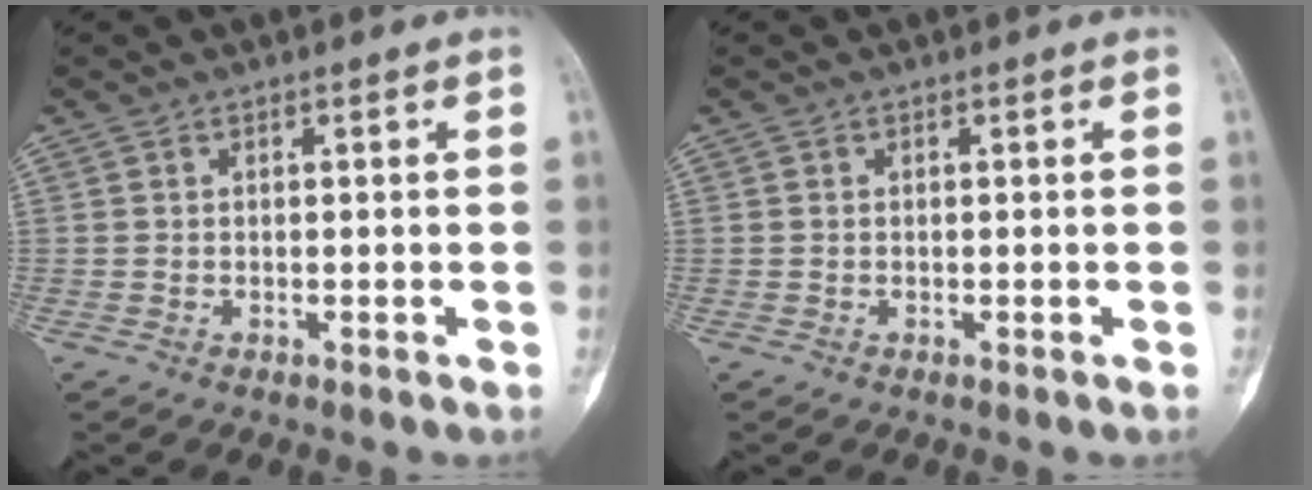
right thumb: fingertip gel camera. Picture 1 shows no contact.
{"total": 0.0}